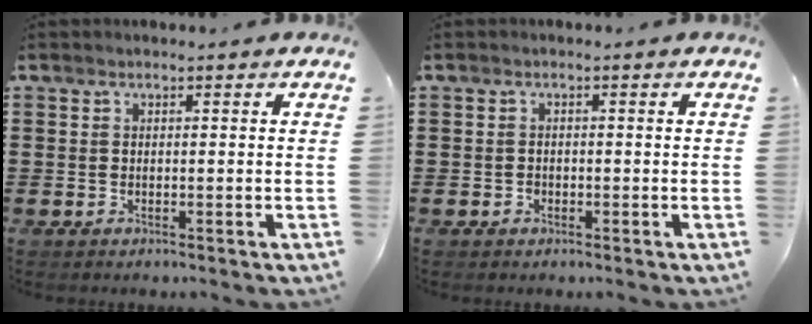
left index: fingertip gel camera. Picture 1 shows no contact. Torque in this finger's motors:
{"motor_torque": [0.05, -0.01, 0.00, 0.00]}